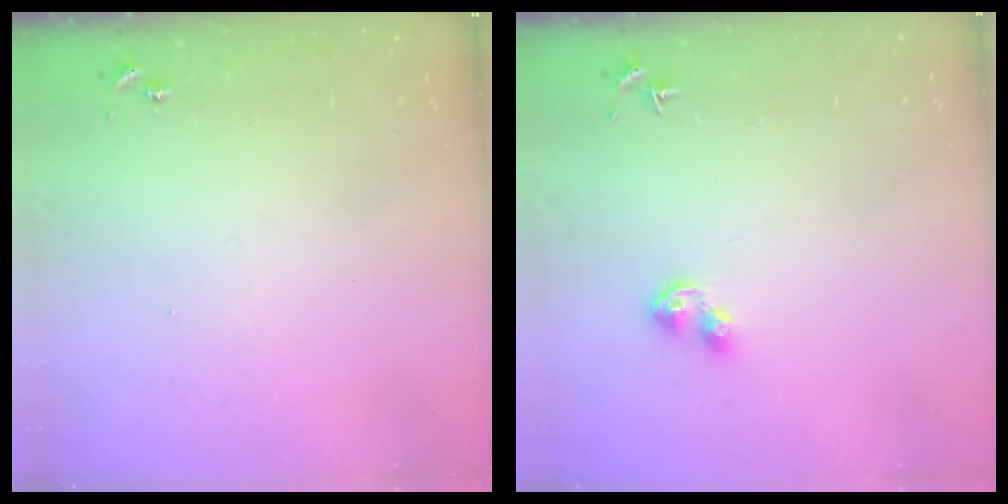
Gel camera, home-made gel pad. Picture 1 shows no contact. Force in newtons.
{"total": 5.7, "press": 5.6, "slide": 1.3}